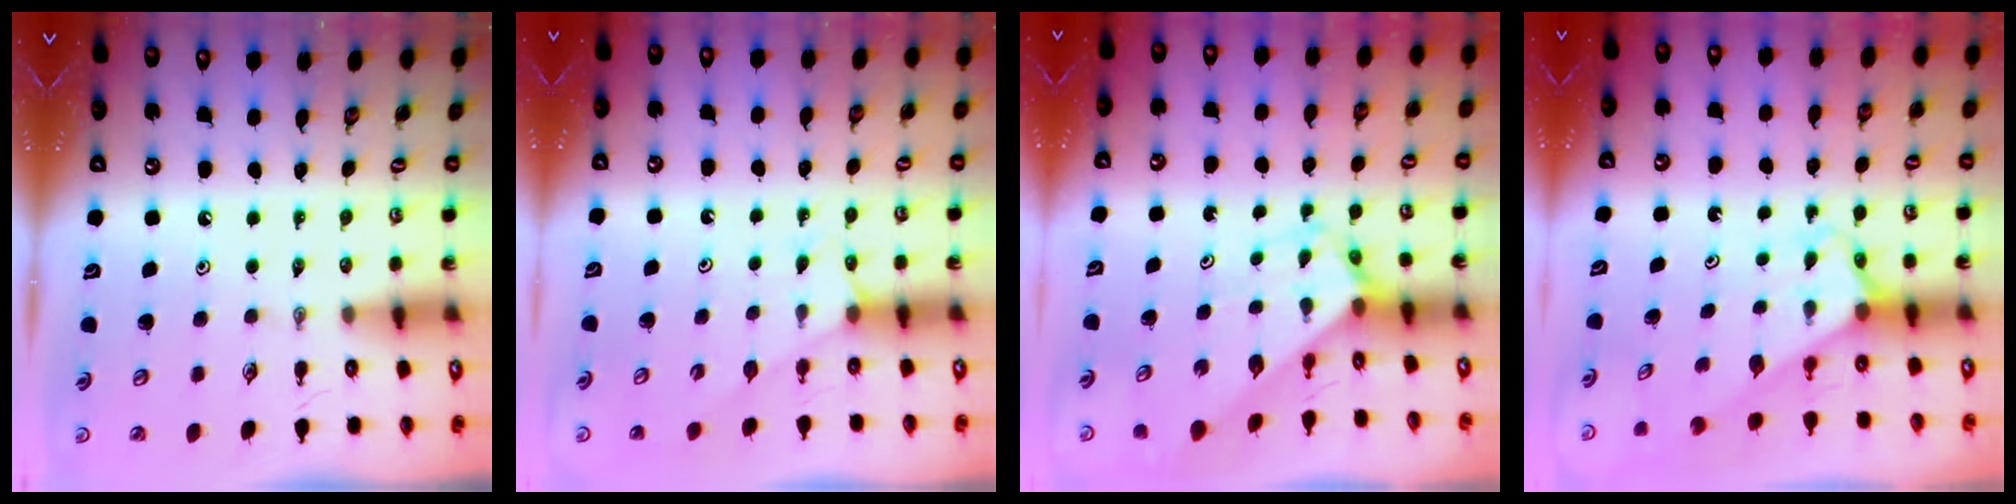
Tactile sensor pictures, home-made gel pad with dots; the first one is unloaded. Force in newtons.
{"total": 4.1, "press": 4.1, "slide": 0.5}
{"total": 2.8, "press": 2.8, "slide": 0.2}
{"total": 2.6, "press": 2.6, "slide": 0.2}